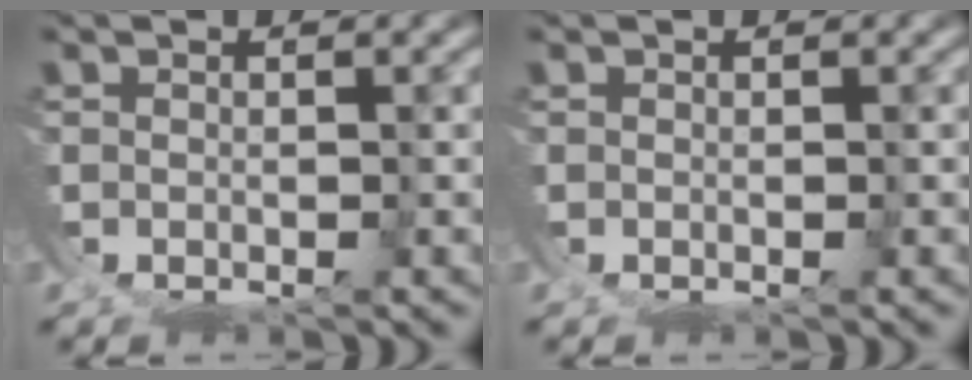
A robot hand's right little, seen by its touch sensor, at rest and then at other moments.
{"total": 0.0}